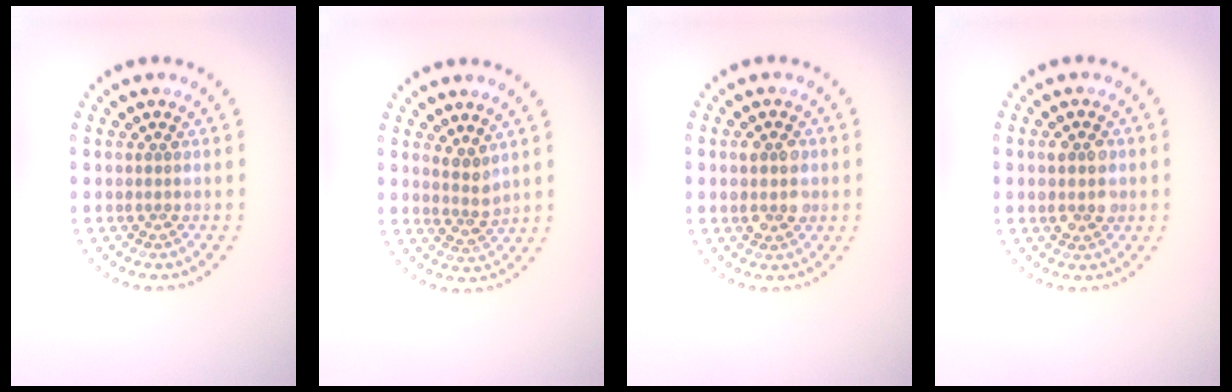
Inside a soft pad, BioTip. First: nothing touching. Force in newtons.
{"total": 1.9, "press": 1.5, "slide": 1.0}
{"total": 2.9, "press": 2.9, "slide": 0.3}
{"total": 2.8, "press": 2.8, "slide": 0.3}